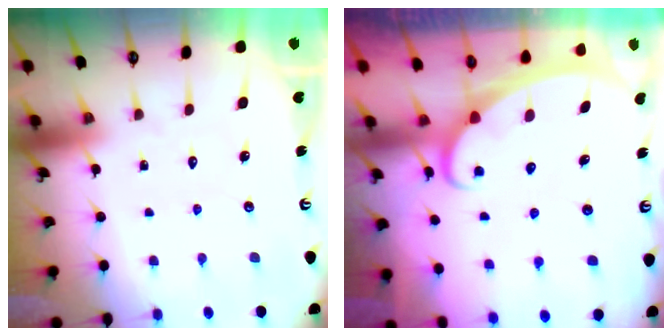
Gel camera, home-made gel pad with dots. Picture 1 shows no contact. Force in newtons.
{"total": 2.3, "press": 2.3, "slide": 0.3}